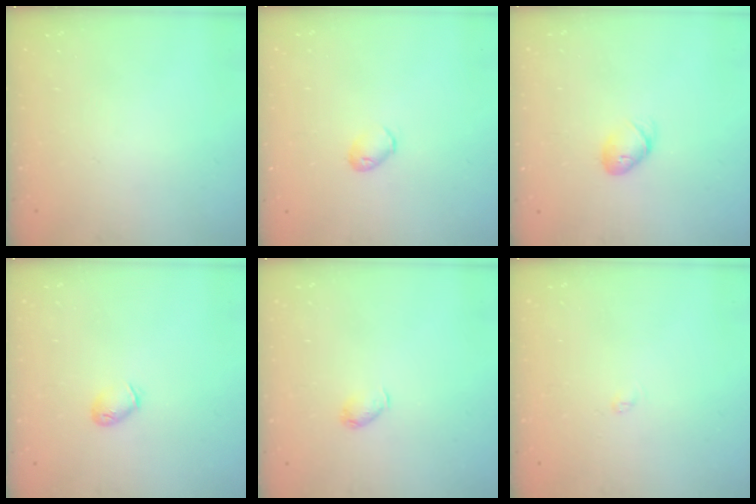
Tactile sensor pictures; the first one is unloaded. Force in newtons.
{"total": 4.8, "press": 4.7, "slide": 1.0}
{"total": 6.6, "press": 6.5, "slide": 1.1}
{"total": 3.5, "press": 3.4, "slide": 0.7}
{"total": 3.4, "press": 3.3, "slide": 0.7}
{"total": 2.2, "press": 2.2, "slide": 0.2}